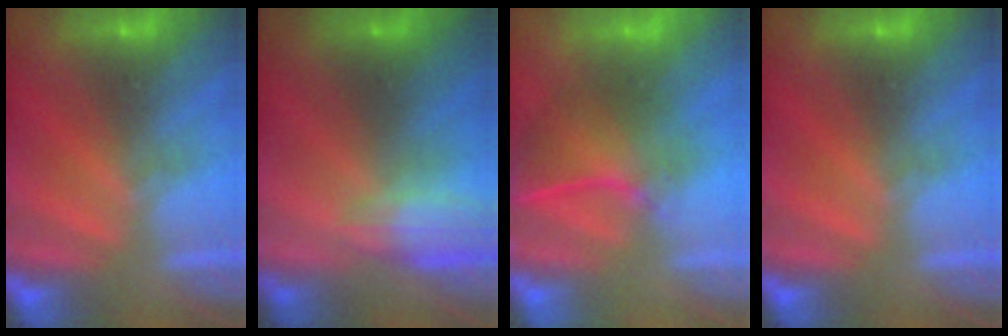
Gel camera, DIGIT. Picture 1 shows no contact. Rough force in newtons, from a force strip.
{"total": 2.7}
{"total": 3.6}
{"total": 0.0}